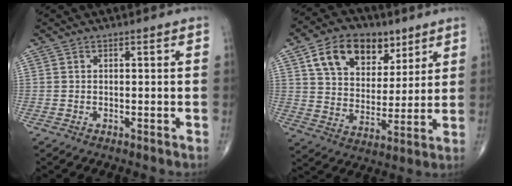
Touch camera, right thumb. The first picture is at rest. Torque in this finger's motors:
{"motor_torque": [-0.78, 0.96, -0.05, 0.13, 0.12]}